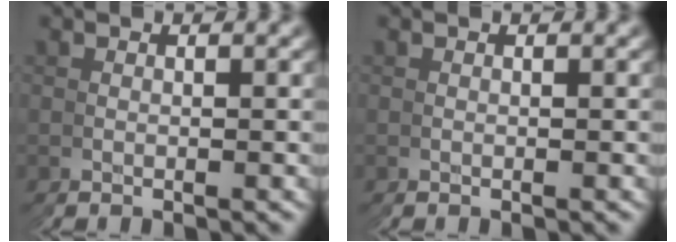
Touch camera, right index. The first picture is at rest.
{"total": 0.0}